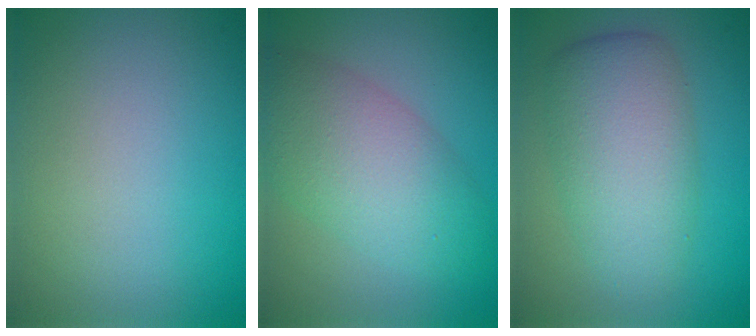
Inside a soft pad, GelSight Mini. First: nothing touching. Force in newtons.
{"total": 6.1, "press": 6.1, "slide": 0.3}
{"total": 6.0, "press": 6.0, "slide": 0.1}